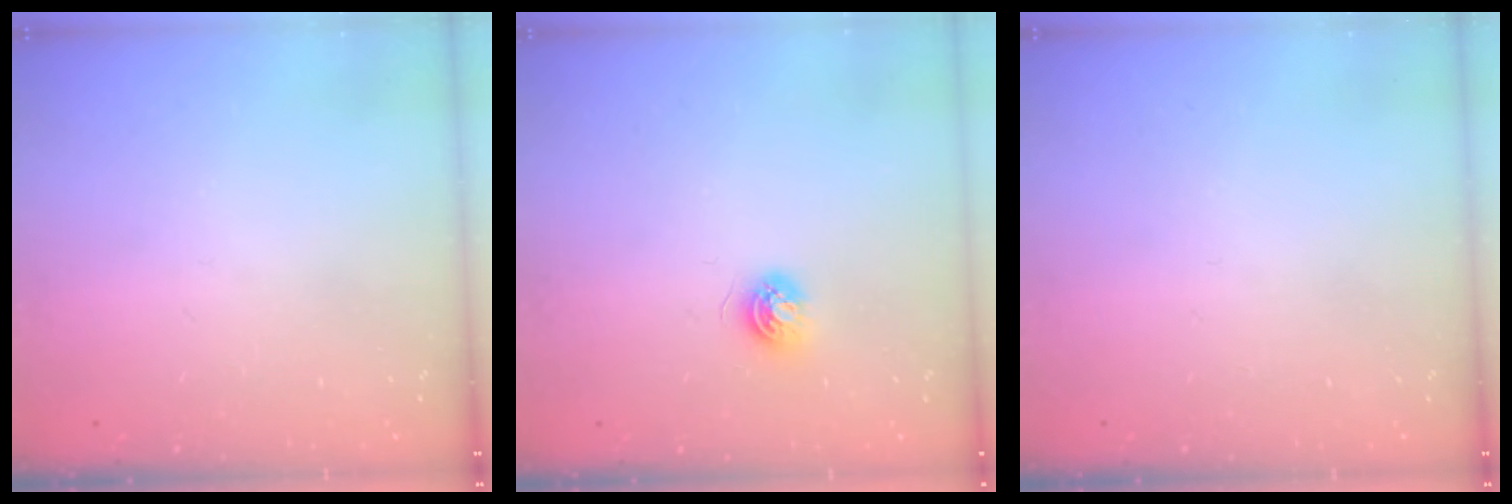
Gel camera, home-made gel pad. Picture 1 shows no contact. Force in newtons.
{"total": 4.5, "press": 4.5, "slide": 0.6}
{"total": 0.0}